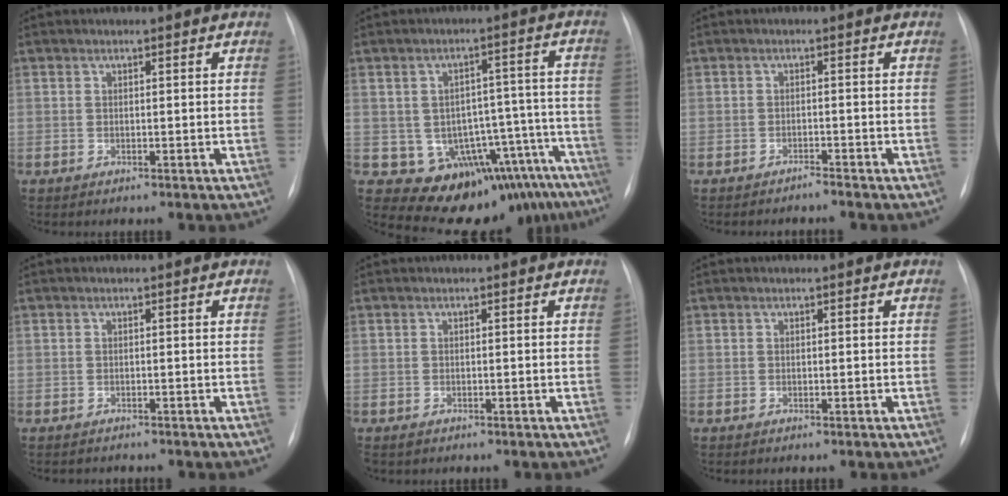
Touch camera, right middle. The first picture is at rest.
{"total": 14.5, "force": [-9.5, 8.8, 6.5], "torque": [-0.053, 0.055, -0.112]}
{"total": 1.1, "force": [-1.1, -0.1, 0.0], "torque": [-0.004, -0.005, -0.016]}
{"total": 1.3, "force": [-1.2, 0.4, 0.0], "torque": [0.000, -0.002, -0.017]}
{"total": 0.6, "force": [-0.4, 0.4, 0.2], "torque": [-0.007, 0.001, -0.005]}
{"total": 0.0}